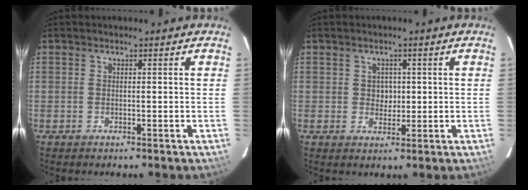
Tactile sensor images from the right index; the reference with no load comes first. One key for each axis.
{"total": 2.6, "fx": 0.3, "fy": 2.4, "fz": 0.8, "tx": -0.011, "ty": 0.006, "tz": 0.006}